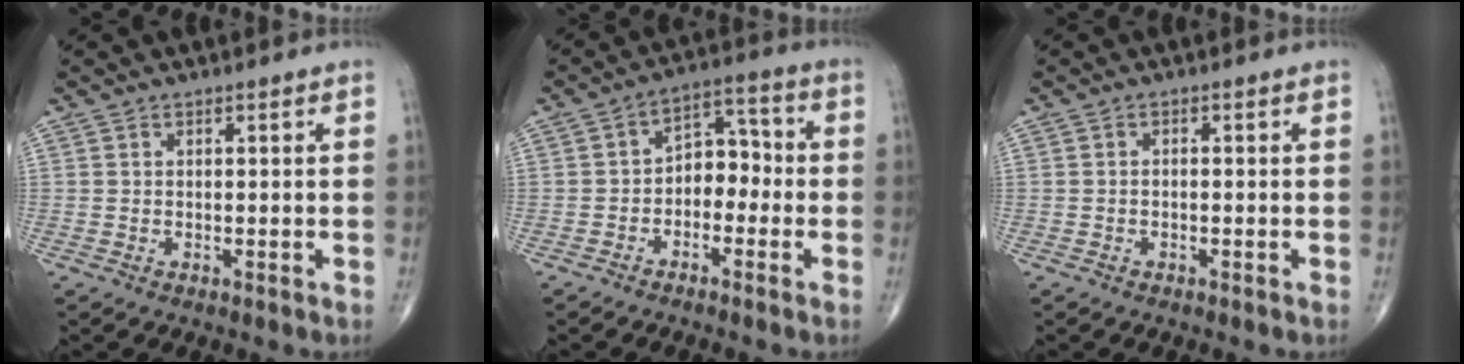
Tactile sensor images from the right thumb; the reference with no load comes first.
{"total": 7.0, "force": [-1.8, 4.8, 4.6], "torque": [-0.039, 0.041, -0.045]}
{"total": 0.6, "force": [-0.3, 0.2, 0.4], "torque": [-0.006, 0.005, -0.009]}